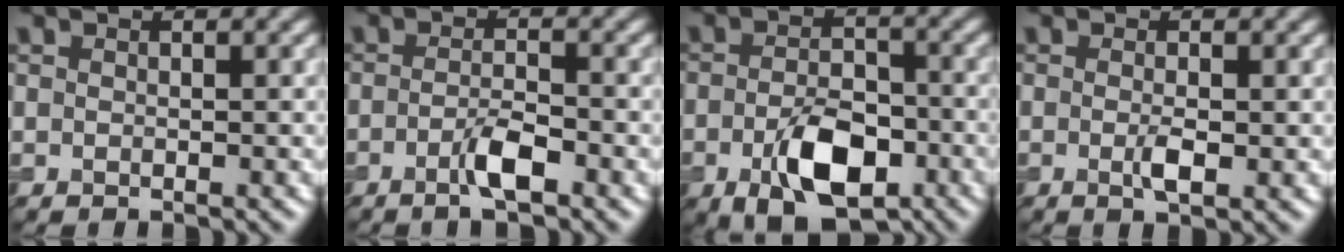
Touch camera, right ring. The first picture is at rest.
{"total": 2.7, "force": [-1.4, 0.5, 2.3], "torque": [-0.043, 0.004, -0.030]}
{"total": 6.8, "force": [-2.9, 3.7, 4.9], "torque": [-0.085, -0.010, -0.049]}
{"total": 1.9, "force": [-0.3, 0.4, 1.9], "torque": [-0.036, -0.004, -0.006]}